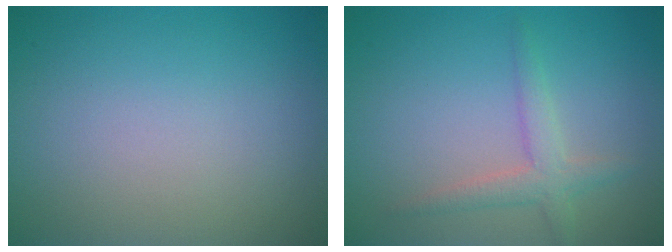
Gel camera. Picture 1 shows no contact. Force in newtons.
{"total": 2.5, "press": 2.5, "slide": 0.1}